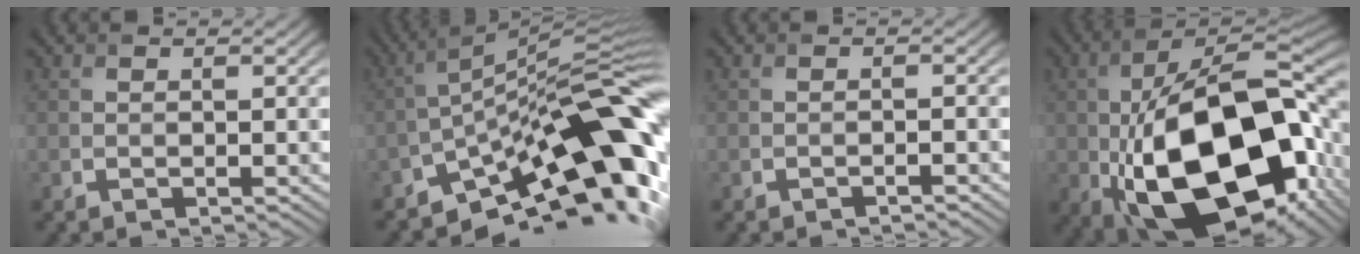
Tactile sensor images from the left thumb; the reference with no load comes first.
{"total": 17.1, "force": [-8.7, 5.9, 13.6], "torque": [-0.186, 0.012, -0.162]}
{"total": 0.6, "force": [-0.6, 0.0, 0.1], "torque": [0.000, 0.004, -0.013]}
{"total": 21.4, "force": [-5.1, 11.7, 17.2], "torque": [-0.322, -0.034, -0.071]}